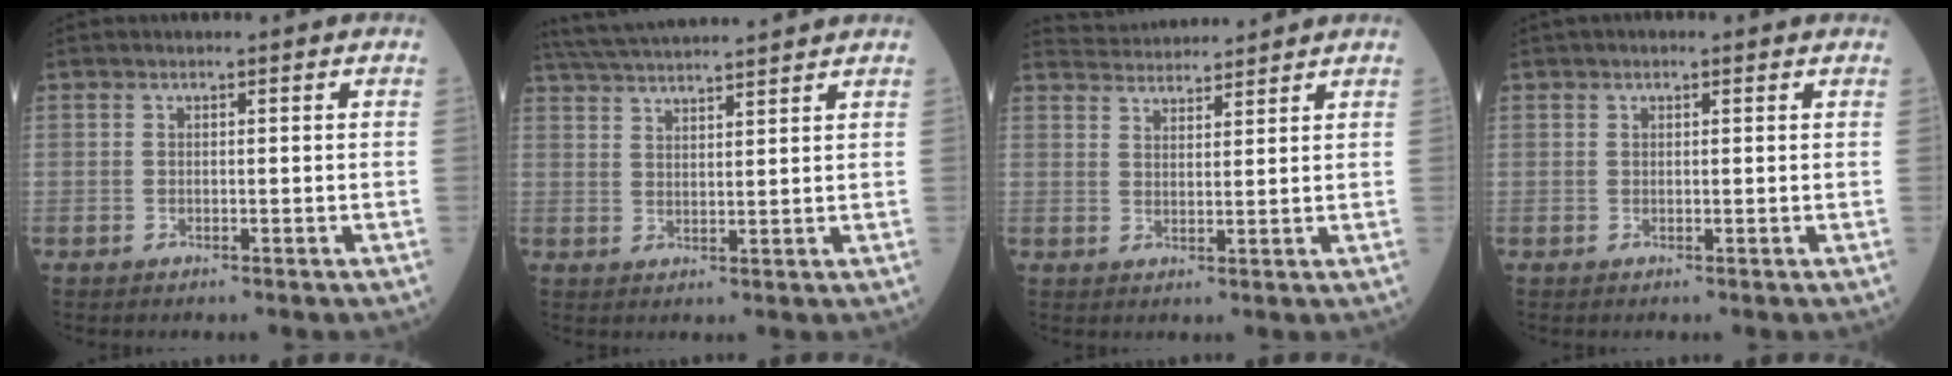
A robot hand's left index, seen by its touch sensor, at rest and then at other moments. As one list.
[{"total": 13.0, "force": [12.2, -0.2, 4.7], "torque": [-0.096, 0.033, 0.188]}, {"total": 6.8, "force": [6.7, 0.3, 0.7], "torque": [-0.021, 0.031, 0.106]}, {"total": 0.9, "force": [0.6, 0.4, 0.5], "torque": [-0.015, 0.013, 0.005]}]